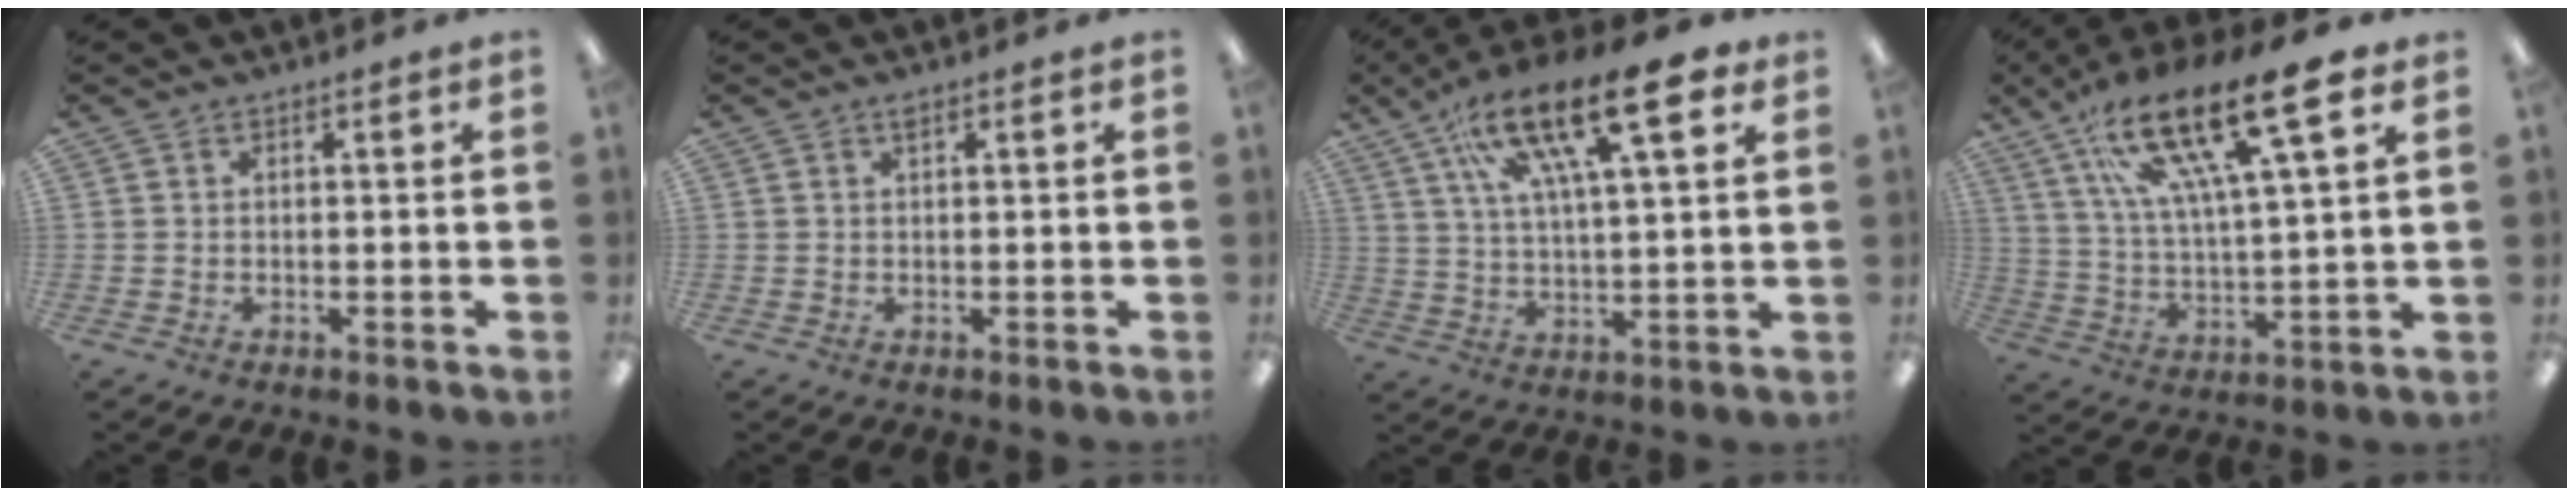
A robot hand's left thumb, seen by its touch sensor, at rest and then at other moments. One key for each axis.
{"total": 0.9, "fx": 0.6, "fy": 0.1, "fz": 0.6, "tx": -0.015, "ty": 0.001, "tz": 0.011}
{"total": 22.1, "fx": 13.7, "fy": 6.4, "fz": 16.2, "tx": -0.266, "ty": -0.068, "tz": 0.220}
{"total": 22.6, "fx": 13.8, "fy": 6.2, "fz": 16.8, "tx": -0.299, "ty": -0.064, "tz": 0.222}